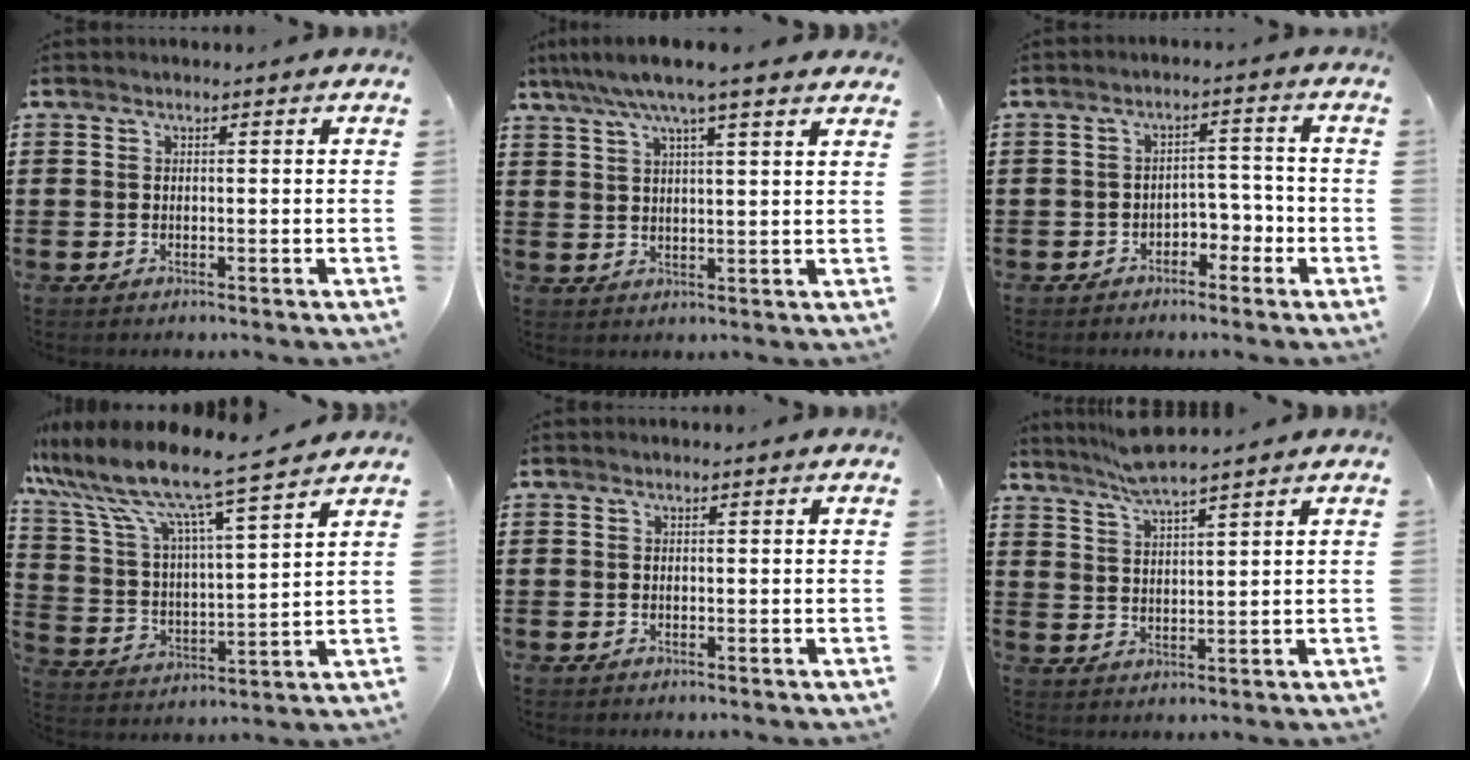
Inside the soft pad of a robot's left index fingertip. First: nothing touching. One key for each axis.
{"total": 6.8, "fx": 5.4, "fy": 0.2, "fz": 4.2, "tx": -0.096, "ty": -0.011, "tz": 0.094}
{"total": 3.4, "fx": -2.5, "fy": 1.8, "fz": 1.5, "tx": -0.032, "ty": 0.008, "tz": -0.053}
{"total": 9.1, "fx": 8.0, "fy": -0.1, "fz": 4.4, "tx": -0.120, "ty": -0.053, "tz": 0.131}
{"total": 0.0}
{"total": 5.0, "fx": 4.4, "fy": -0.2, "fz": 2.3, "tx": -0.057, "ty": -0.012, "tz": 0.079}